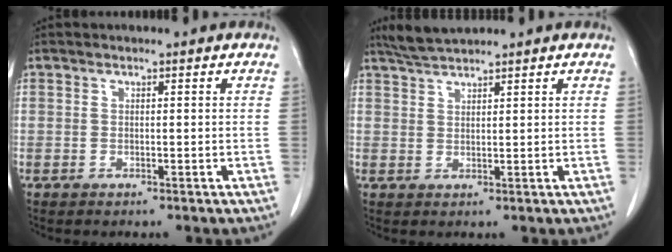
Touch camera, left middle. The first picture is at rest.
{"total": 3.3, "force": [3.2, -0.1, 1.0], "torque": [-0.029, 0.011, 0.066]}